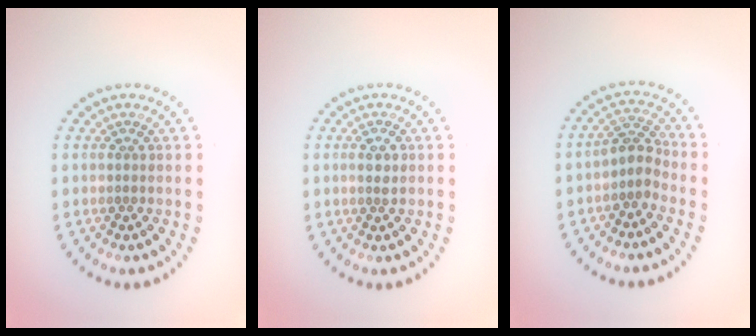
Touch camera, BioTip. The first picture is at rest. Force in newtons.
{"total": 1.0, "press": 1.0, "slide": 0.1}
{"total": 2.5, "press": 1.9, "slide": 1.6}